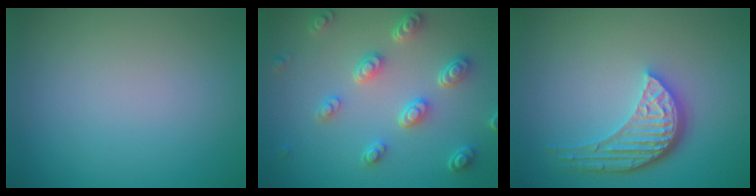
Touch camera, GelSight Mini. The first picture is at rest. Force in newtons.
{"total": 4.6, "press": 3.7, "slide": 2.8}
{"total": 5.0, "press": 3.8, "slide": 3.3}